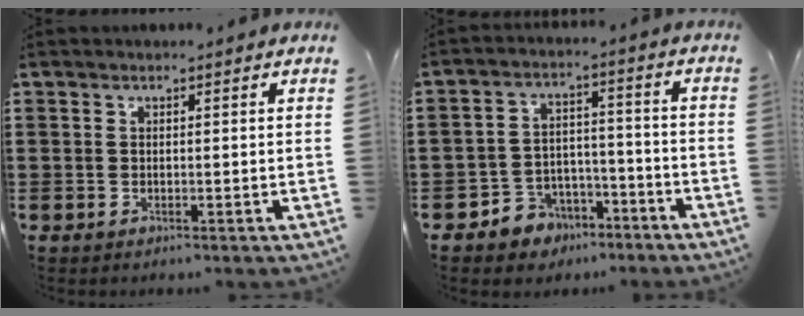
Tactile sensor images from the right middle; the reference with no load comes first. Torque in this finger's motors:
{"motor_torque": [0.94, -0.87, 0.07, 0.00]}